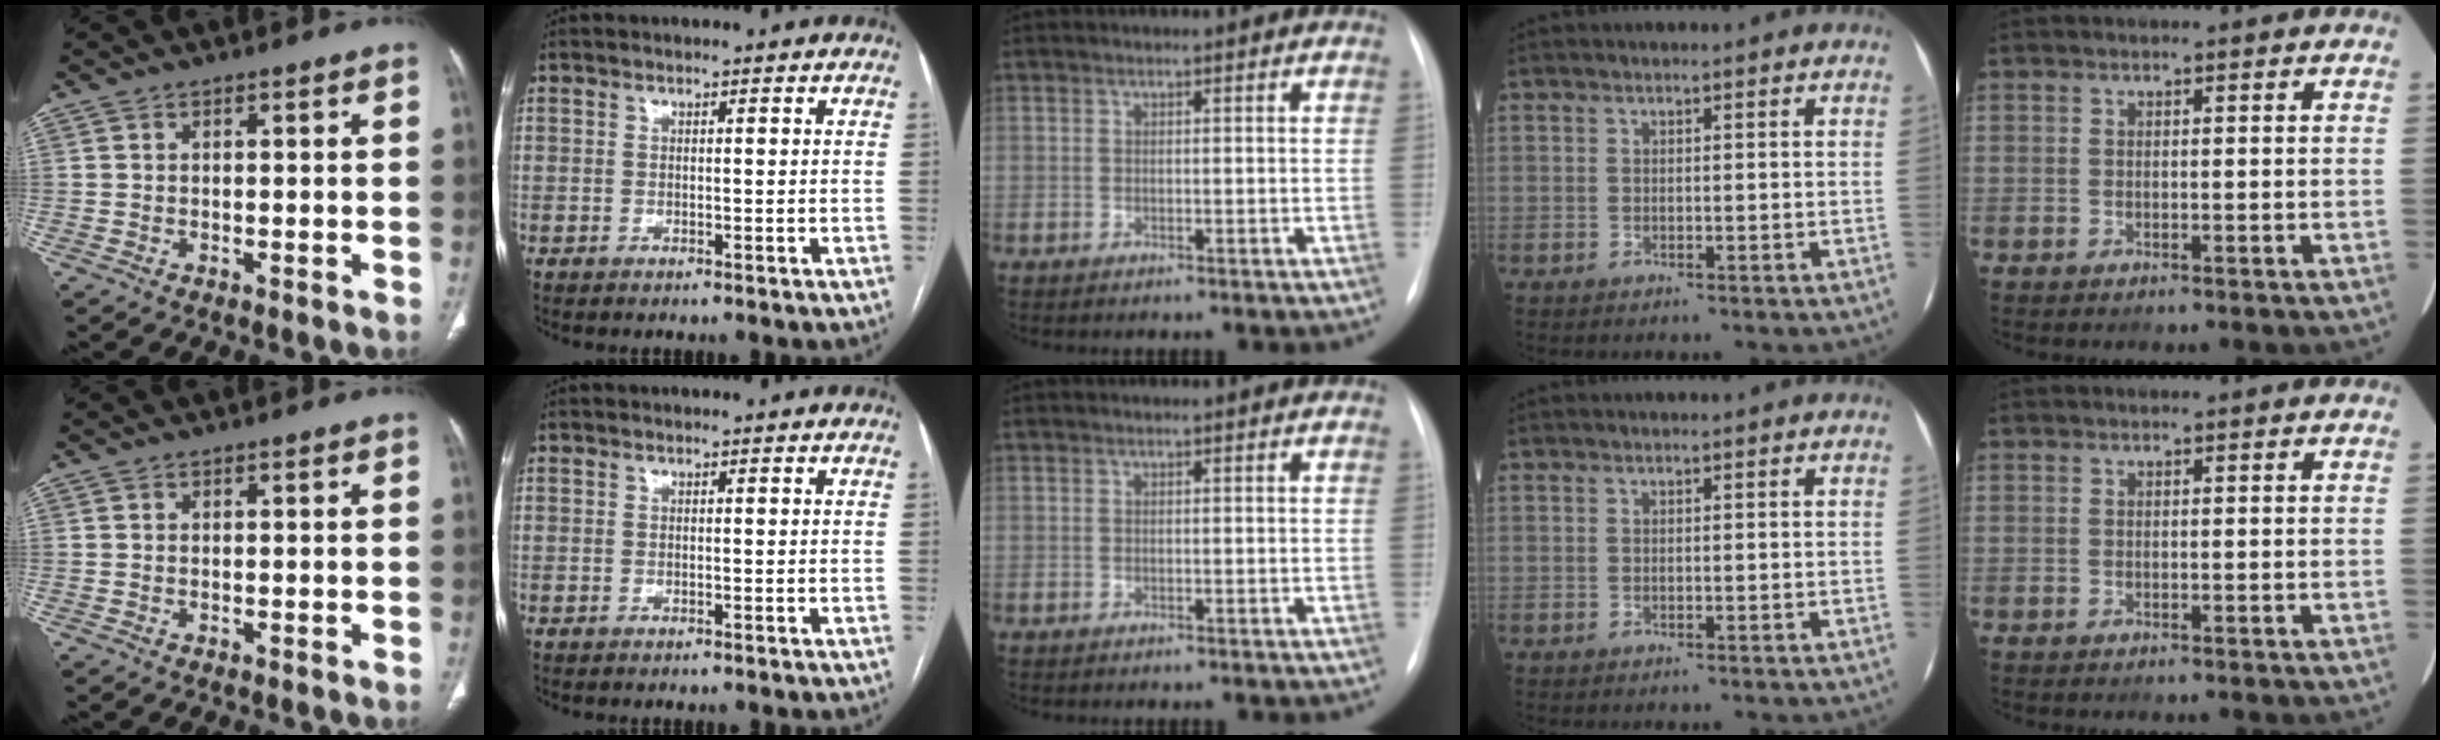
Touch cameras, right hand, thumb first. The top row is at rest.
{}